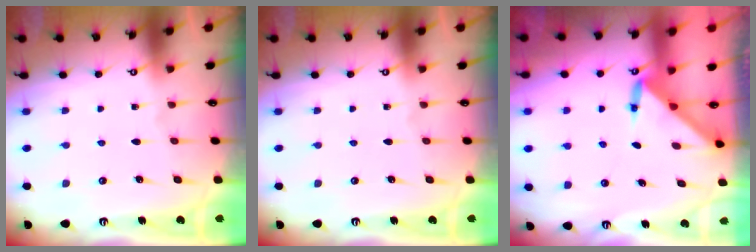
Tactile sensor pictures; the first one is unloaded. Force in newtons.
{"total": 0.0}
{"total": 3.2, "press": 3.2, "slide": 0.3}